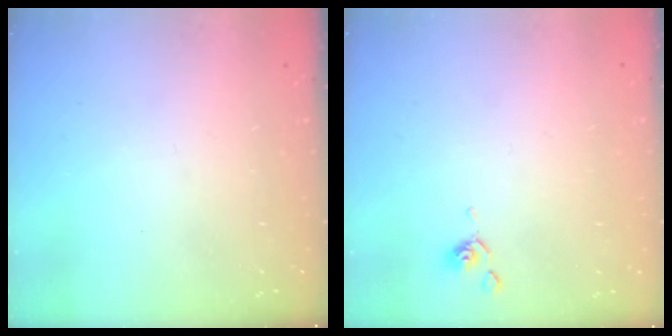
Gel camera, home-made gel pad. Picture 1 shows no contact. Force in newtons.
{"total": 2.0, "press": 2.0, "slide": 0.4}